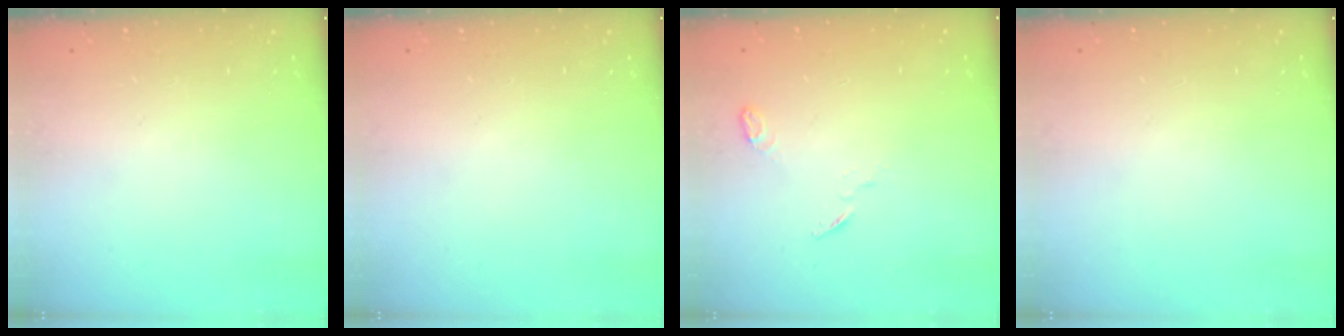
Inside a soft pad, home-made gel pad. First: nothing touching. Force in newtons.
{"total": 0.0}
{"total": 3.6, "press": 3.5, "slide": 0.9}
{"total": 0.0}